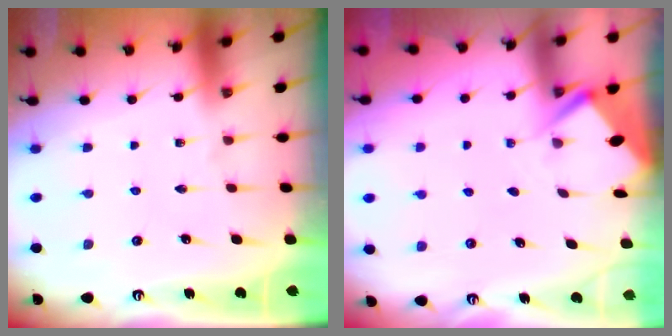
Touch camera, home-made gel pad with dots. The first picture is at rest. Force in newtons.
{"total": 2.8, "press": 2.8, "slide": 0.3}